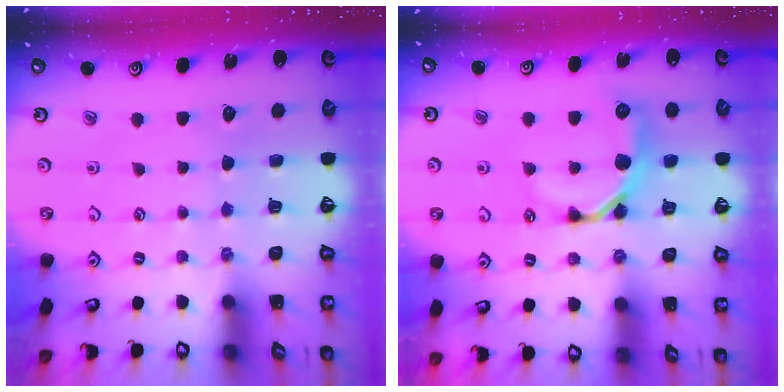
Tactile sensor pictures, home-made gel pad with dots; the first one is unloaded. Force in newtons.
{"total": 9.9, "press": 9.9, "slide": 0.3}